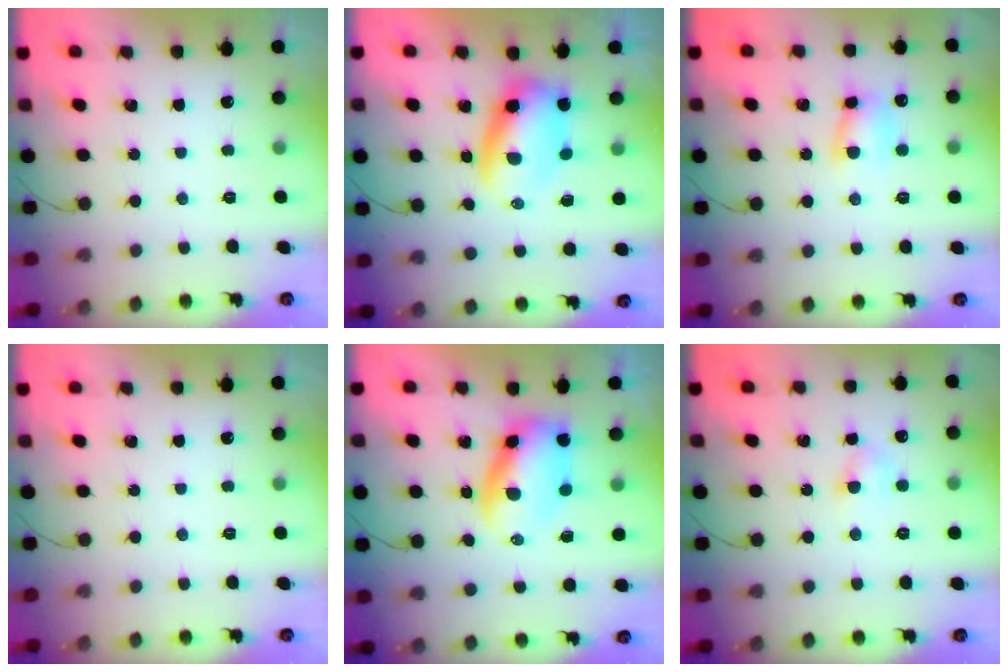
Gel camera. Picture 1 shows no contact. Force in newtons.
{"total": 7.4, "press": 7.2, "slide": 1.6}
{"total": 6.9, "press": 6.9, "slide": 0.5}
{"total": 0.0}
{"total": 6.0, "press": 5.7, "slide": 1.8}
{"total": 4.2, "press": 4.0, "slide": 1.3}